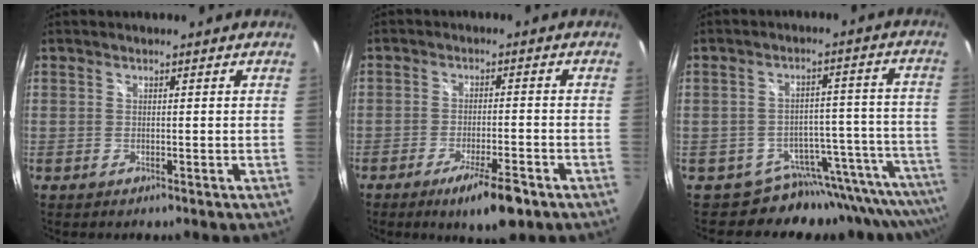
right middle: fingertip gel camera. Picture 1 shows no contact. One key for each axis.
{"total": 8.1, "fx": -5.4, "fy": 1.5, "fz": 5.9, "tx": -0.112, "ty": -0.010, "tz": -0.083}
{"total": 13.9, "fx": -13.7, "fy": 2.6, "fz": -0.5, "tx": 0.043, "ty": 0.048, "tz": -0.192}